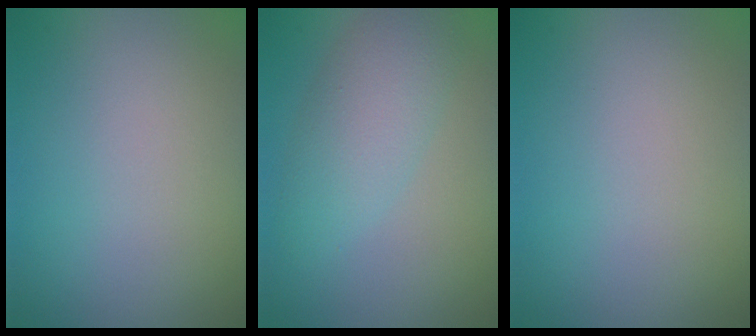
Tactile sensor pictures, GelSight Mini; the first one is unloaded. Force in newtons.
{"total": 3.7, "press": 3.7, "slide": 0.2}
{"total": 0.0}